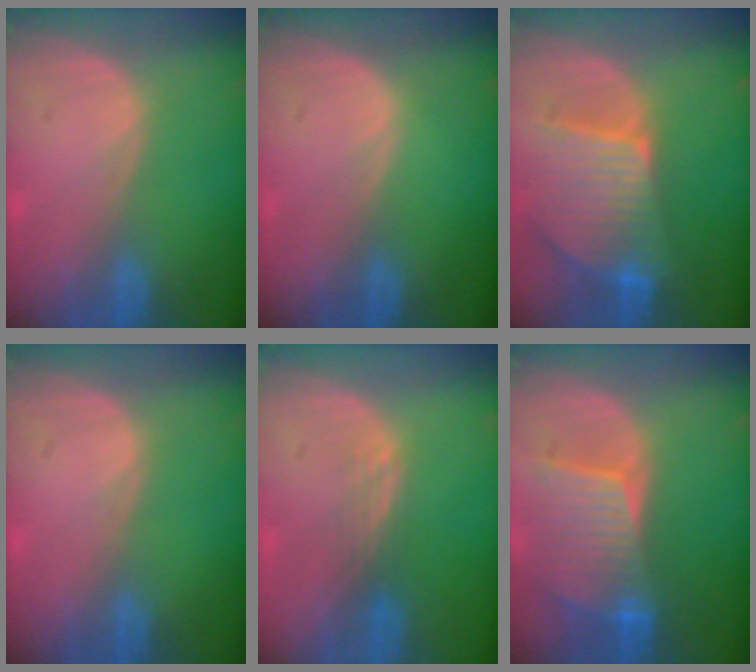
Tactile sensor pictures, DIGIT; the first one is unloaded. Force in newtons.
{"total": 0.0}
{"total": 9.5, "press": 8.4, "slide": 4.5}
{"total": 0.0}
{"total": 1.8, "press": 1.7, "slide": 0.2}
{"total": 8.3, "press": 7.7, "slide": 3.2}